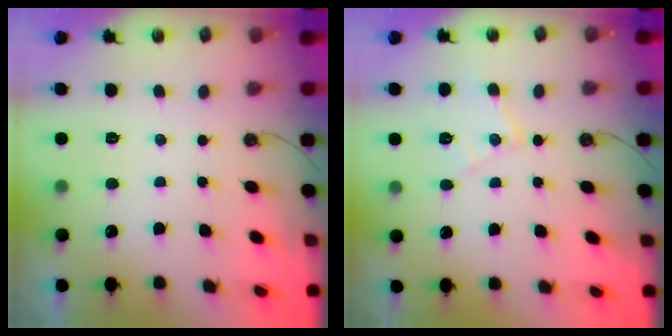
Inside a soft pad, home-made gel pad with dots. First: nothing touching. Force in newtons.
{"total": 9.5, "press": 9.5, "slide": 0.6}